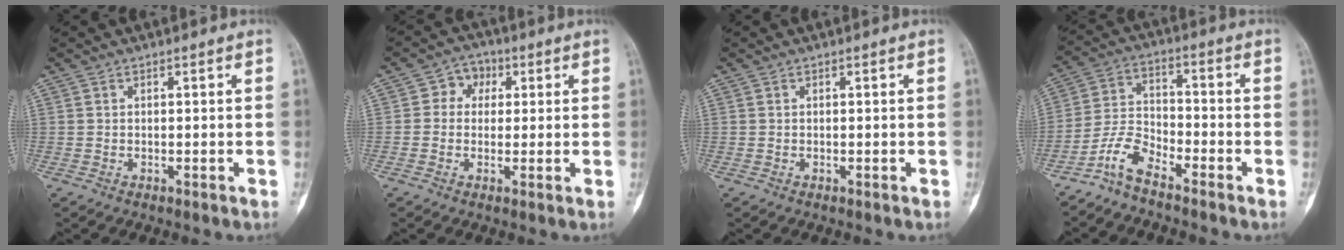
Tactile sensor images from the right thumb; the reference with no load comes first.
{"total": 5.0, "force": [1.1, 4.4, 2.2], "torque": [-0.003, 0.009, 0.007]}
{"total": 0.0}
{"total": 3.8, "force": [-3.1, 1.0, 1.9], "torque": [-0.038, 0.021, -0.067]}